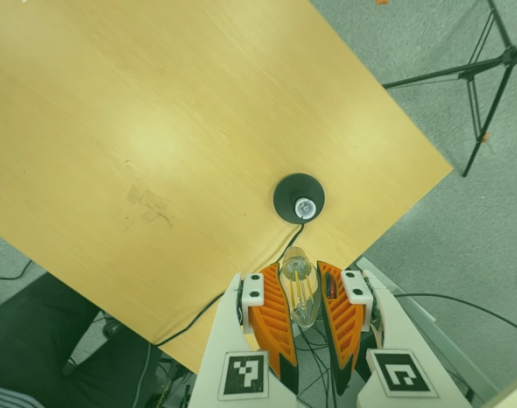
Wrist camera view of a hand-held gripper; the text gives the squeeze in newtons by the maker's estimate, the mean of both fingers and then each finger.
{"total": 21.6, "left": 26.0, "right": 17.1}